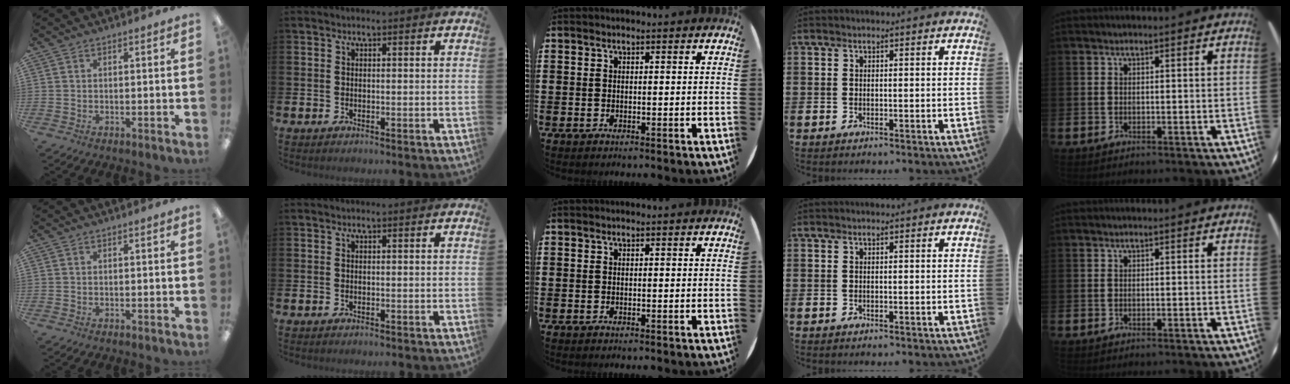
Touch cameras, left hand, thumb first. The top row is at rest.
{}